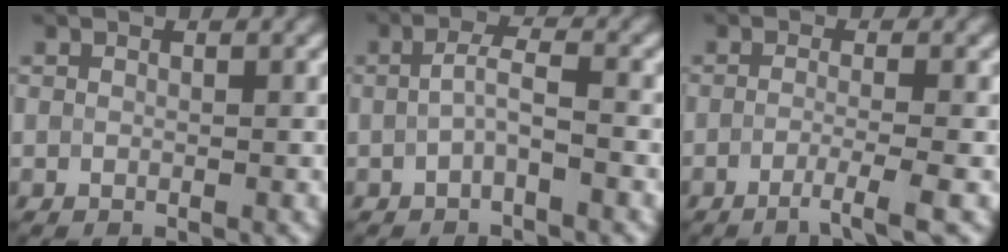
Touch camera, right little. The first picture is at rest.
{"total": 2.2, "force": [-0.4, 0.4, 2.1], "torque": [-0.042, 0.003, -0.012]}
{"total": 2.9, "force": [-1.4, 0.3, 2.5], "torque": [-0.032, -0.003, -0.038]}